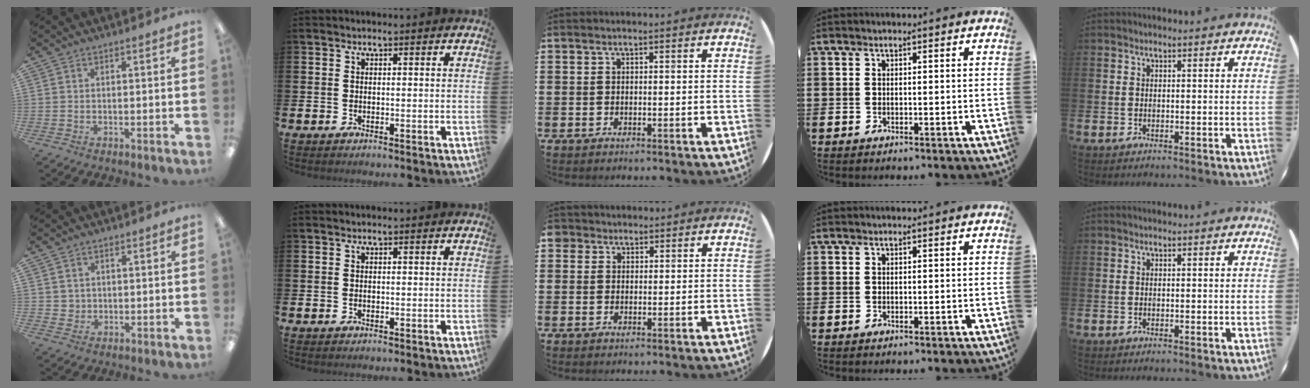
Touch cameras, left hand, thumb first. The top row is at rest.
{"thumb": {"total": 2.5, "force": [1.0, 2.3, -0.1], "torque": [0.004, 0.001, 0.016]}, "middle": {"total": 1.6, "force": [1.2, 1.1, 0.0], "torque": [0.005, 0.002, 0.023]}}